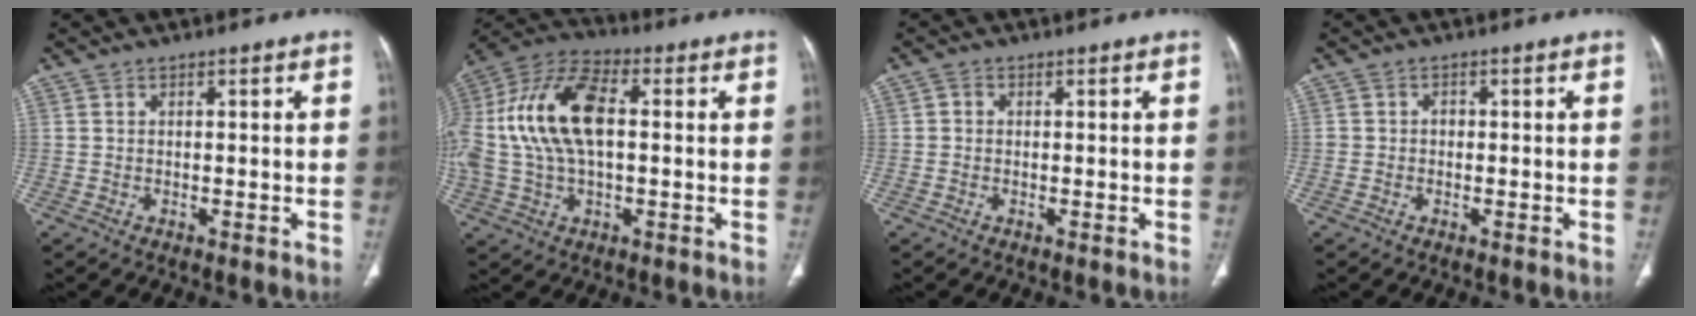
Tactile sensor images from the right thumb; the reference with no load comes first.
{"total": 20.0, "force": [2.0, 10.6, 16.9], "torque": [-0.355, 0.024, 0.031]}
{"total": 1.0, "force": [0.0, 0.9, 0.4], "torque": [-0.001, 0.003, -0.001]}
{"total": 1.2, "force": [-0.1, 1.1, 0.6], "torque": [-0.003, 0.004, -0.005]}